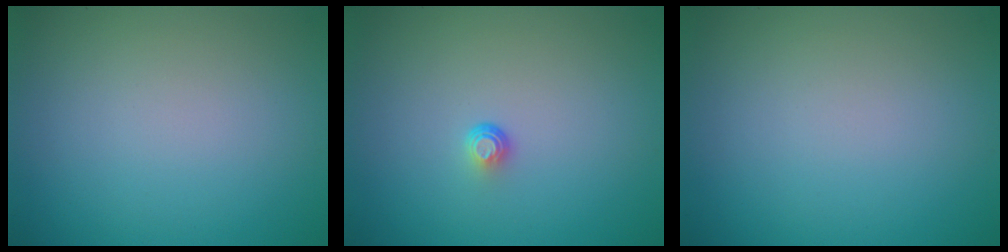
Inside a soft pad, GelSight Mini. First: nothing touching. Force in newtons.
{"total": 0.9, "press": 0.5, "slide": 0.7}
{"total": 0.0}